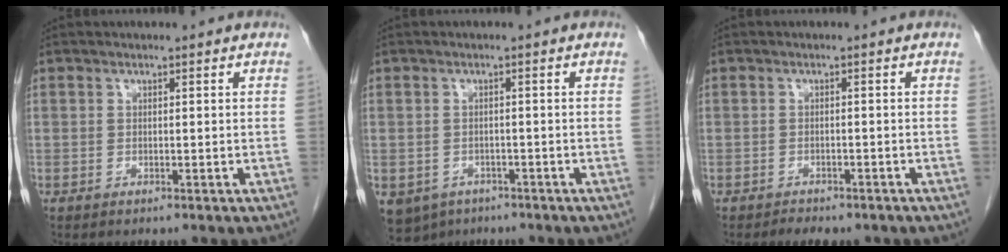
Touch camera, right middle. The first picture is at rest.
{"total": 7.9, "force": [-4.8, 5.8, 2.2], "torque": [-0.055, -0.005, -0.065]}
{"total": 4.1, "force": [-3.3, 1.6, 1.7], "torque": [-0.026, -0.005, -0.038]}